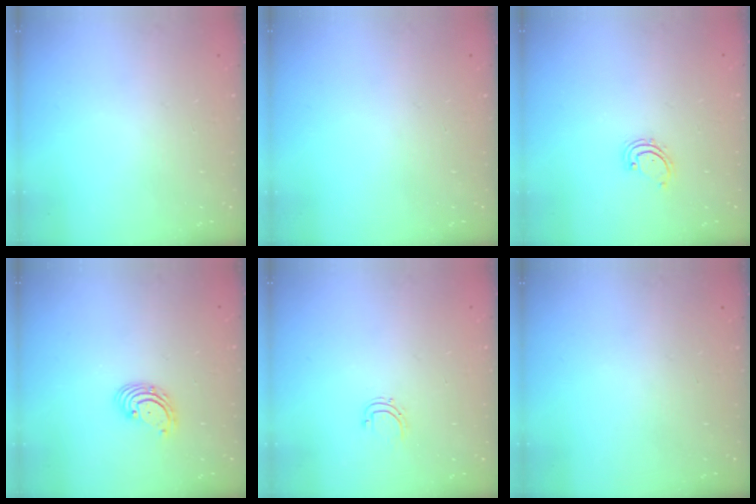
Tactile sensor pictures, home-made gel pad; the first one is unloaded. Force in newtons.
{"total": 0.0}
{"total": 2.6, "press": 2.6, "slide": 0.3}
{"total": 2.7, "press": 2.7, "slide": 0.1}
{"total": 3.8, "press": 3.8, "slide": 0.3}
{"total": 0.0}